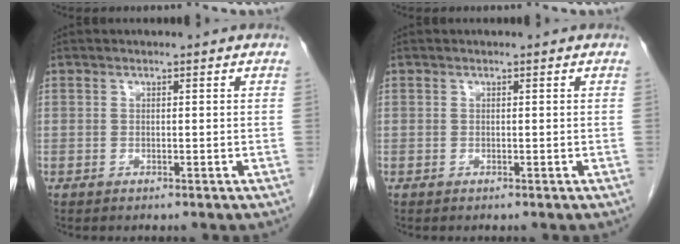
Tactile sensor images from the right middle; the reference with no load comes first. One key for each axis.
{"total": 0.0}